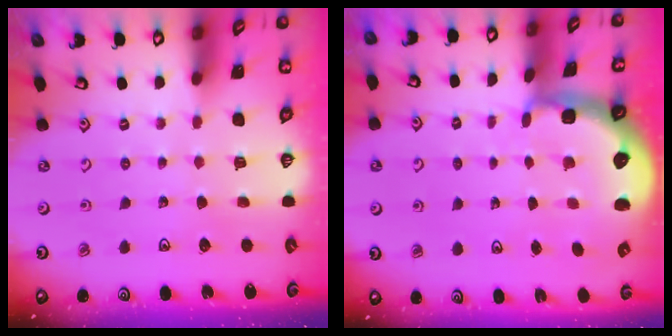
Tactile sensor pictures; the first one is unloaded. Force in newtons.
{"total": 3.7, "press": 3.3, "slide": 1.7}